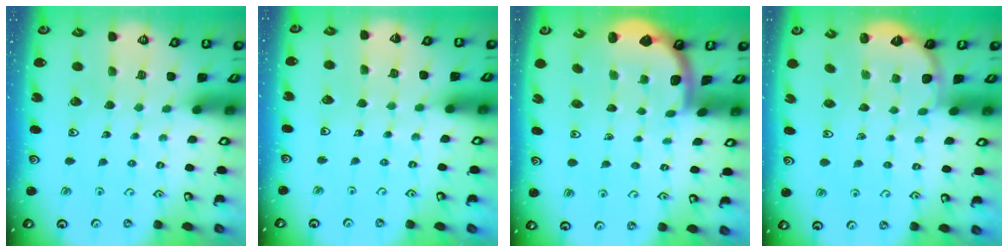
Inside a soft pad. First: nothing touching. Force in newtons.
{"total": 2.4, "press": 2.4, "slide": 0.3}
{"total": 1.6, "press": 1.6, "slide": 0.1}
{"total": 2.9, "press": 2.6, "slide": 1.2}